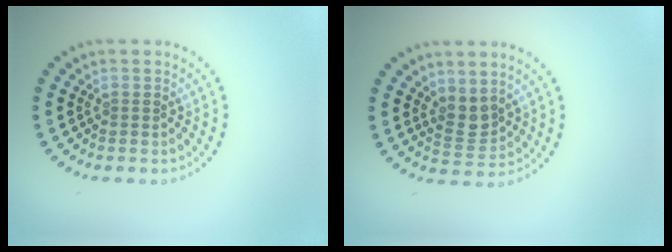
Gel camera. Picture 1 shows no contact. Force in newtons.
{"total": 2.3, "press": 2.0, "slide": 1.3}